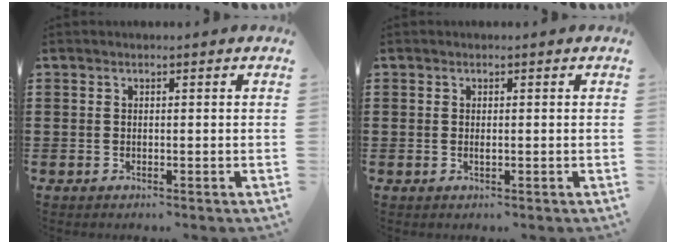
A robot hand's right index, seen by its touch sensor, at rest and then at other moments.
{"total": 0.6, "force": [0.0, 0.3, 0.5], "torque": [-0.011, 0.000, 0.000]}